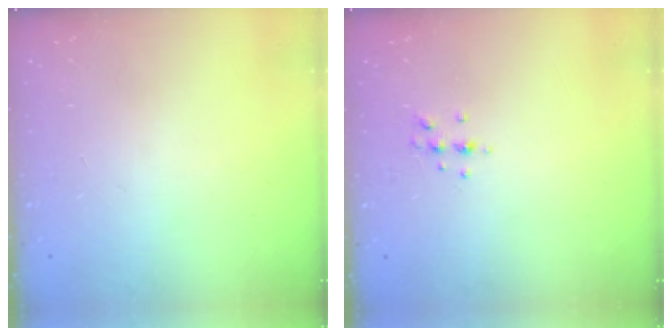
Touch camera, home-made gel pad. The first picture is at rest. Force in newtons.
{"total": 3.8, "press": 3.6, "slide": 1.1}